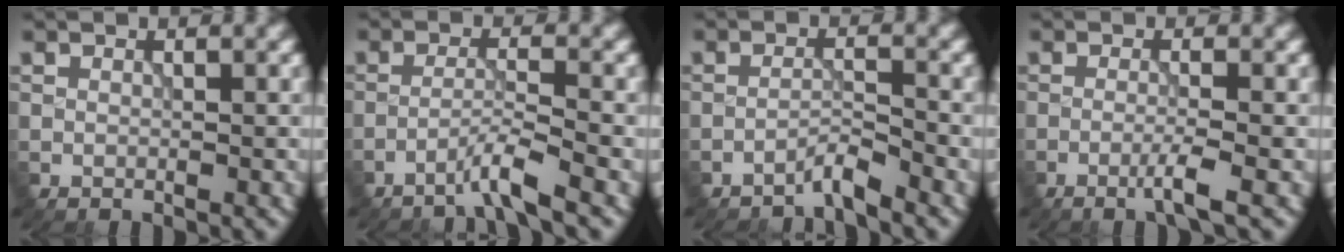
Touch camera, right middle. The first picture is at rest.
{"total": 2.6, "force": [-1.9, -0.2, 1.8], "torque": [-0.024, 0.011, -0.050]}
{"total": 2.0, "force": [-1.9, -0.1, 0.7], "torque": [-0.006, 0.009, -0.041]}
{"total": 2.2, "force": [-1.0, 0.0, 1.9], "torque": [-0.030, 0.004, -0.029]}